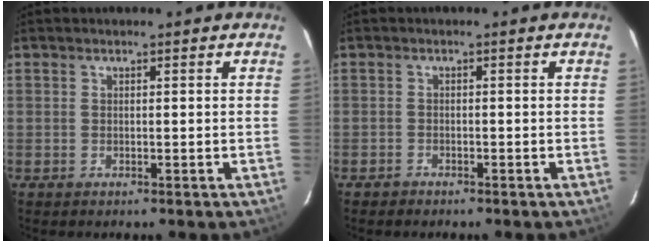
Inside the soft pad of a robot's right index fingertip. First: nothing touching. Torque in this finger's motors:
{"motor_torque": [0.09, -0.09, 0.01, 0.00]}